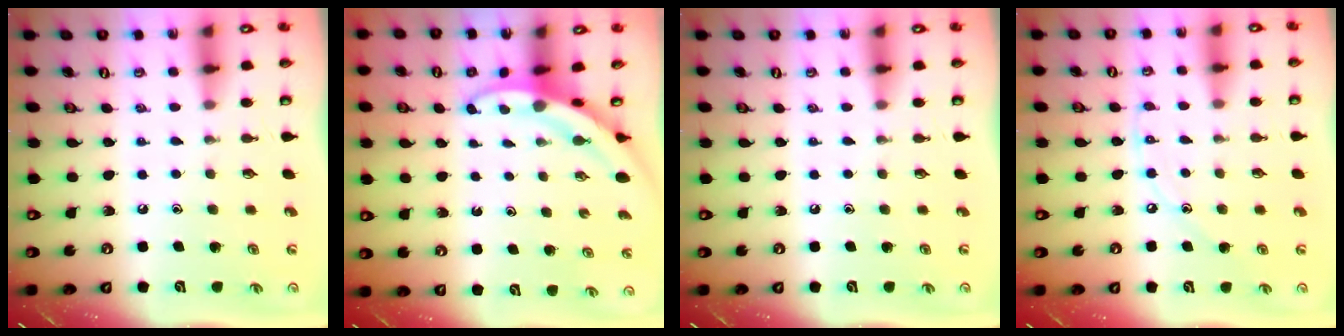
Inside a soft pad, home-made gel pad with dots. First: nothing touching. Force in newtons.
{"total": 3.3, "press": 3.3, "slide": 0.1}
{"total": 0.0}
{"total": 7.2, "press": 7.1, "slide": 0.8}